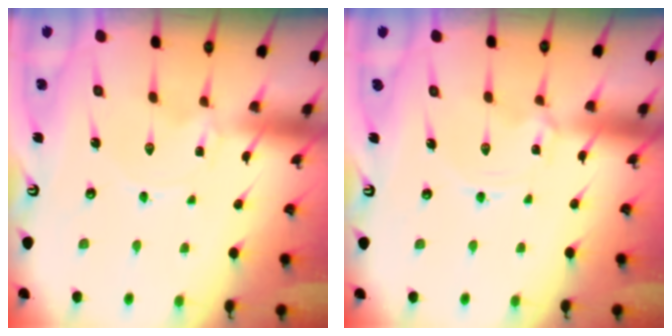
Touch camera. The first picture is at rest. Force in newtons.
{"total": 1.5, "press": 1.5, "slide": 0.1}